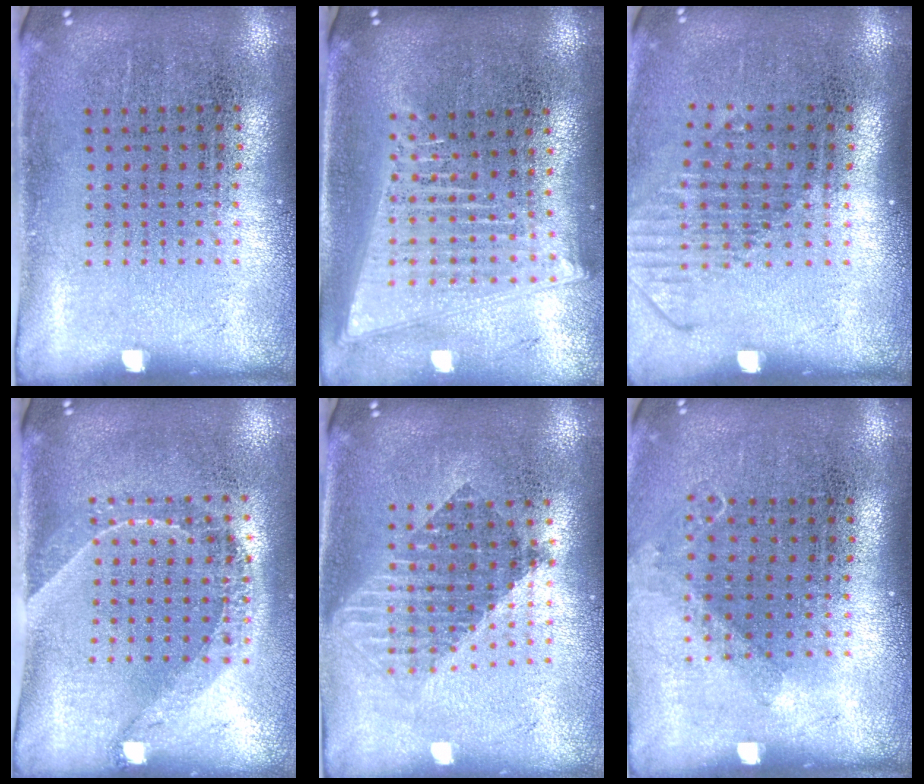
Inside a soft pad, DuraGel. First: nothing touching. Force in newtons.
{"total": 2.1, "press": 1.8, "slide": 1.0}
{"total": 1.5, "press": 1.1, "slide": 0.9}
{"total": 1.6, "press": 1.3, "slide": 0.9}
{"total": 1.7, "press": 1.4, "slide": 1.0}
{"total": 0.8, "press": 0.8, "slide": 0.3}